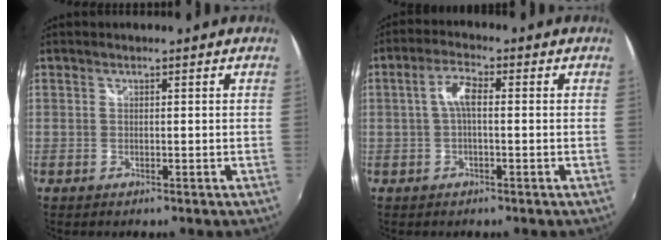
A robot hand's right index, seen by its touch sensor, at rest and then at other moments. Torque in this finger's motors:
{"motor_torque": [0.90, 0.16, 0.40, 0.11]}